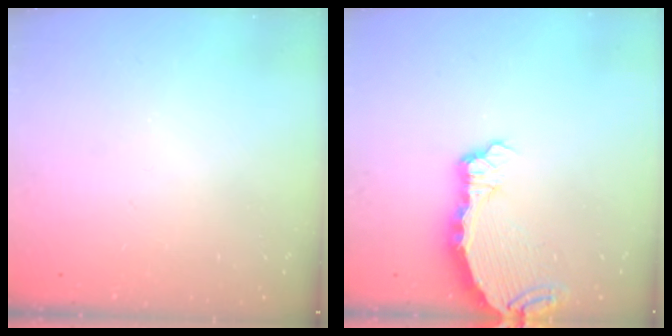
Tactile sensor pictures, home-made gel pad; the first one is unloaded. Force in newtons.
{"total": 5.8, "press": 5.7, "slide": 1.2}